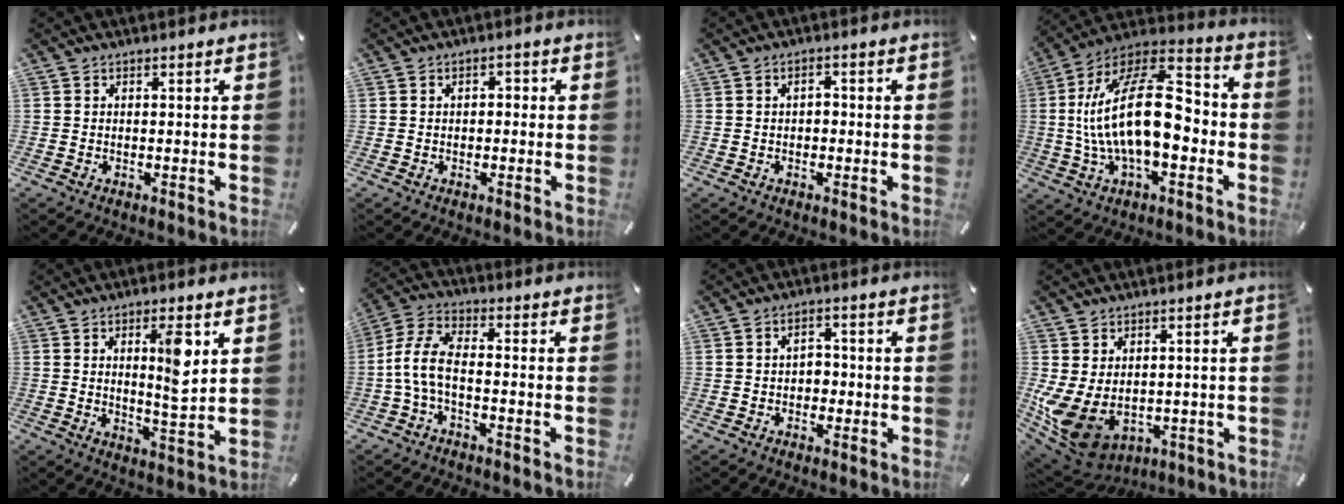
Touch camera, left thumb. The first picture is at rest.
{"total": 1.8, "force": [-0.2, 1.3, 1.2], "torque": [-0.016, 0.005, -0.010]}
{"total": 1.8, "force": [-0.2, 1.3, 1.3], "torque": [-0.025, 0.008, -0.009]}
{"total": 24.7, "force": [-2.1, 12.8, 21.0], "torque": [-0.392, 0.012, -0.036]}
{"total": 8.5, "force": [3.1, 2.0, 7.6], "torque": [-0.107, -0.020, 0.040]}
{"total": 7.7, "force": [-2.5, 3.6, 6.4], "torque": [-0.143, 0.001, -0.047]}
{"total": 3.1, "force": [-0.5, 2.4, 2.0], "torque": [-0.030, 0.007, -0.014]}
{"total": 7.9, "force": [-0.6, 6.4, 4.7], "torque": [-0.118, -0.017, -0.010]}